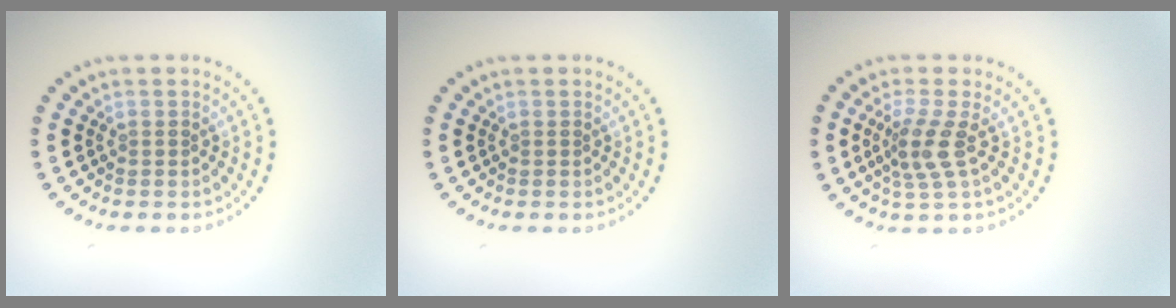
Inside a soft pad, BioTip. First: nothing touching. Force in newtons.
{"total": 0.0}
{"total": 2.9, "press": 2.2, "slide": 1.8}